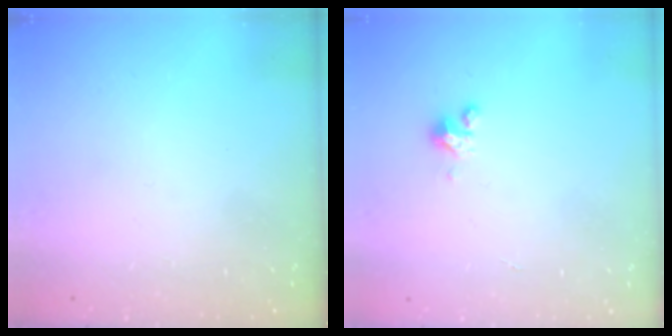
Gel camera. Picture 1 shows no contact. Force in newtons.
{"total": 3.4, "press": 3.4, "slide": 0.3}